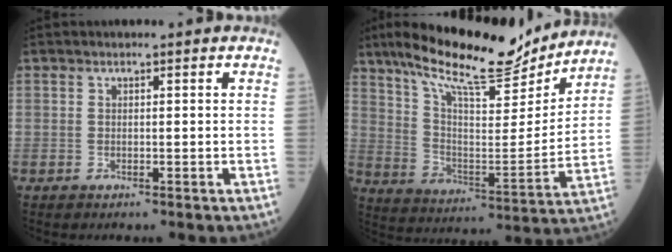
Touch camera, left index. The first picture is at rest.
{"total": 19.4, "force": [16.4, 3.3, 9.8], "torque": [-0.174, -0.003, 0.271]}